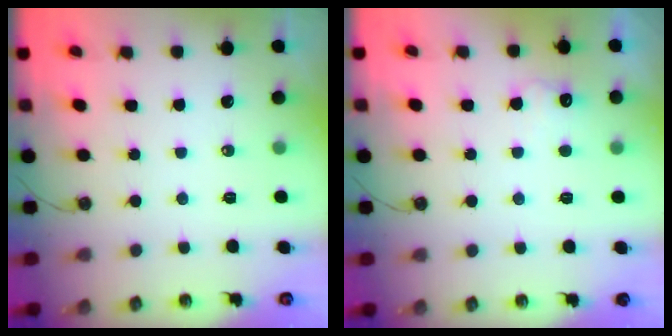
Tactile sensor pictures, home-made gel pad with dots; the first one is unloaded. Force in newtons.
{"total": 6.9, "press": 6.8, "slide": 1.3}